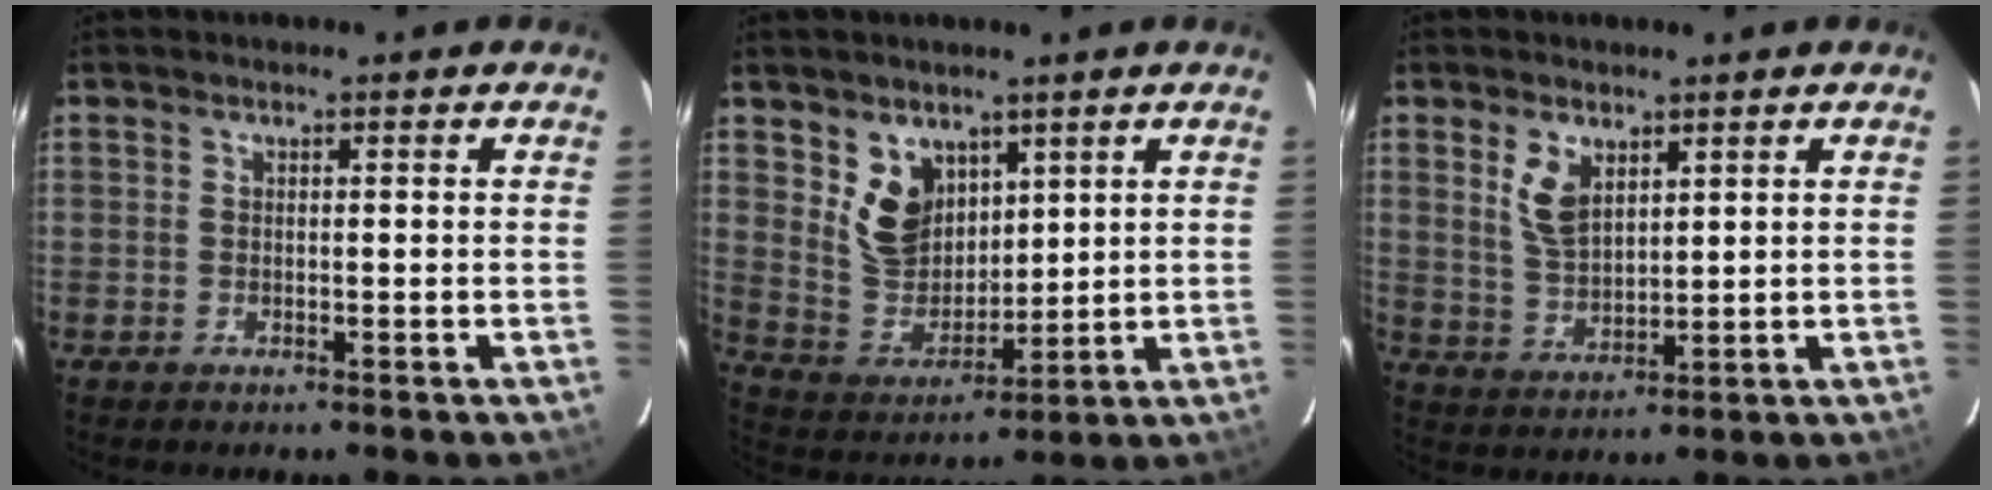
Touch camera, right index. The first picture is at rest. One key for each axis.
{"total": 9.5, "fx": 4.9, "fy": 6.9, "fz": 4.3, "tx": -0.084, "ty": 0.005, "tz": 0.113}
{"total": 6.7, "fx": 3.1, "fy": 3.7, "fz": 4.6, "tx": -0.090, "ty": 0.003, "tz": 0.067}